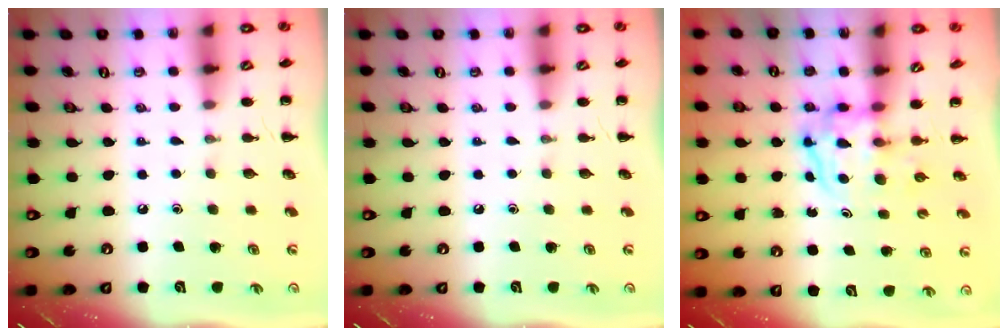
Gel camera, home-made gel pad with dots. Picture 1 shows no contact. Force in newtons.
{"total": 0.0}
{"total": 4.0, "press": 4.0, "slide": 0.3}